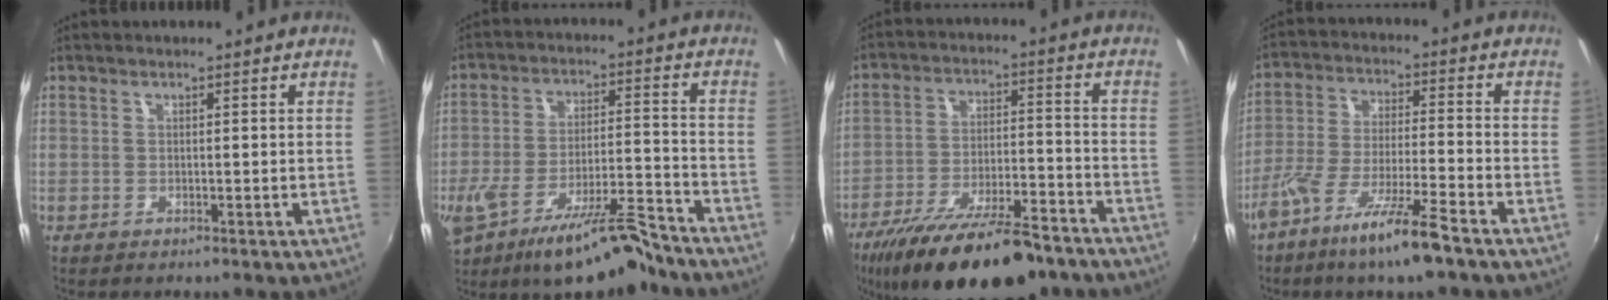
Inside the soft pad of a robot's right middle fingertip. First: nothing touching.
{"total": 14.8, "force": [-11.1, 3.1, 9.2], "torque": [-0.171, -0.020, -0.182]}
{"total": 22.1, "force": [-17.0, 6.5, 12.4], "torque": [-0.229, -0.031, -0.256]}
{"total": 11.6, "force": [-7.9, 0.6, 8.5], "torque": [-0.171, -0.018, -0.146]}